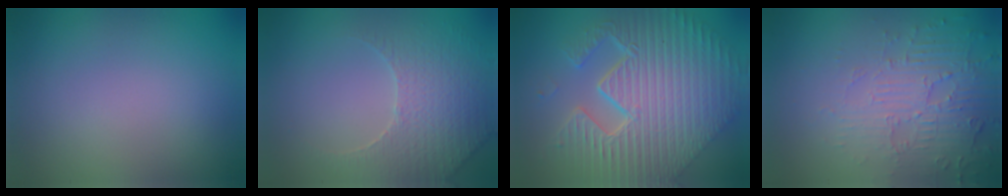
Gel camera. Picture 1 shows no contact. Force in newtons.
{"total": 3.8, "press": 3.7, "slide": 0.9}
{"total": 12.1, "press": 8.1, "slide": 9.0}
{"total": 5.5, "press": 3.7, "slide": 4.1}